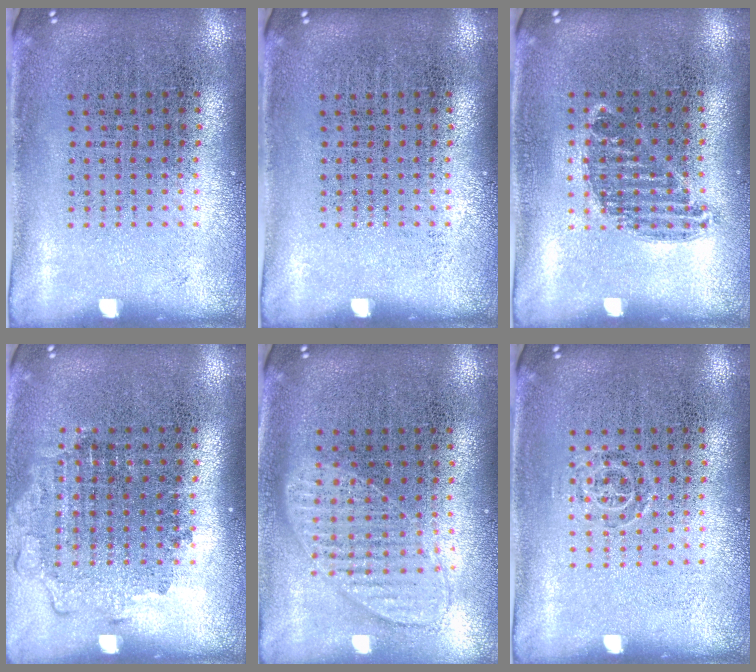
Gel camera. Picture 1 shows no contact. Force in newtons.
{"total": 0.0}
{"total": 0.8, "press": 0.7, "slide": 0.4}
{"total": 1.1, "press": 1.0, "slide": 0.5}
{"total": 1.0, "press": 1.0, "slide": 0.1}
{"total": 0.7, "press": 0.5, "slide": 0.5}